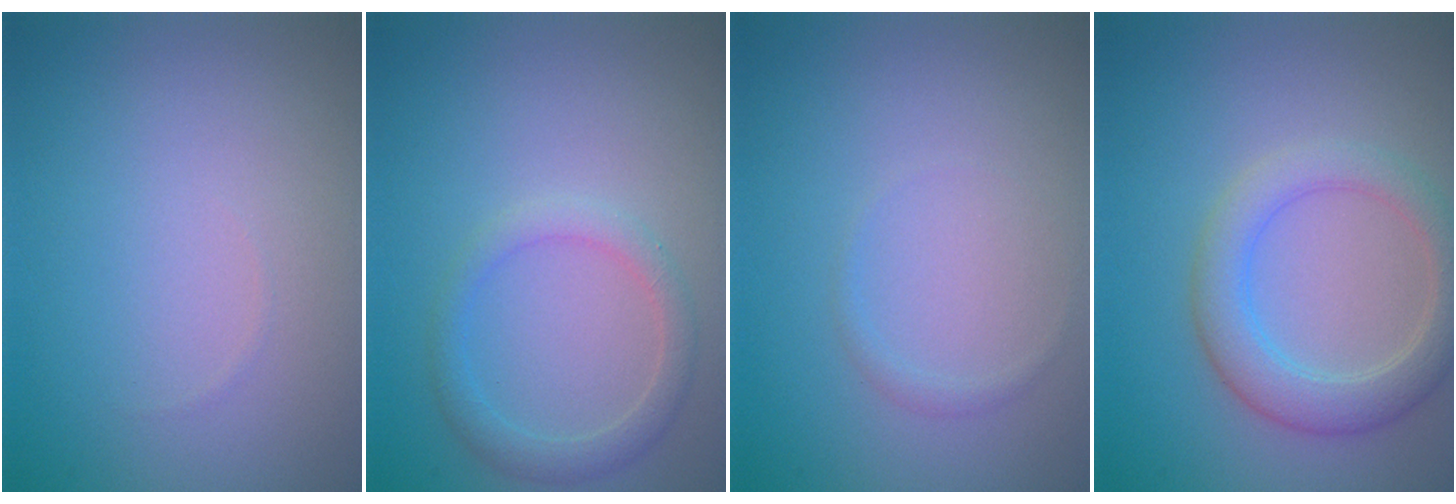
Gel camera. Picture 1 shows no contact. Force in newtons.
{"total": 2.1, "press": 2.1, "slide": 0.1}
{"total": 0.6, "press": 0.6, "slide": 0.0}
{"total": 4.0, "press": 4.0, "slide": 0.2}